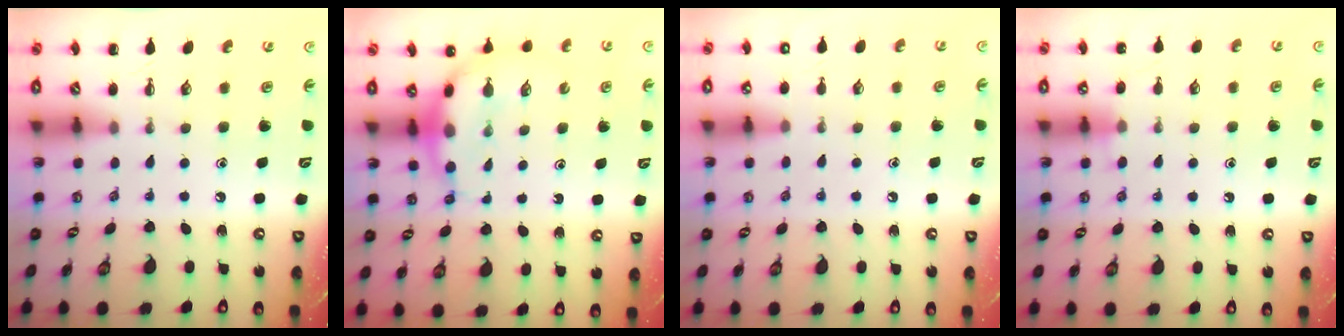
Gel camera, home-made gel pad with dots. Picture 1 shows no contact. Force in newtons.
{"total": 7.1, "press": 6.9, "slide": 1.6}
{"total": 7.0, "press": 6.5, "slide": 2.4}
{"total": 7.8, "press": 7.4, "slide": 2.3}